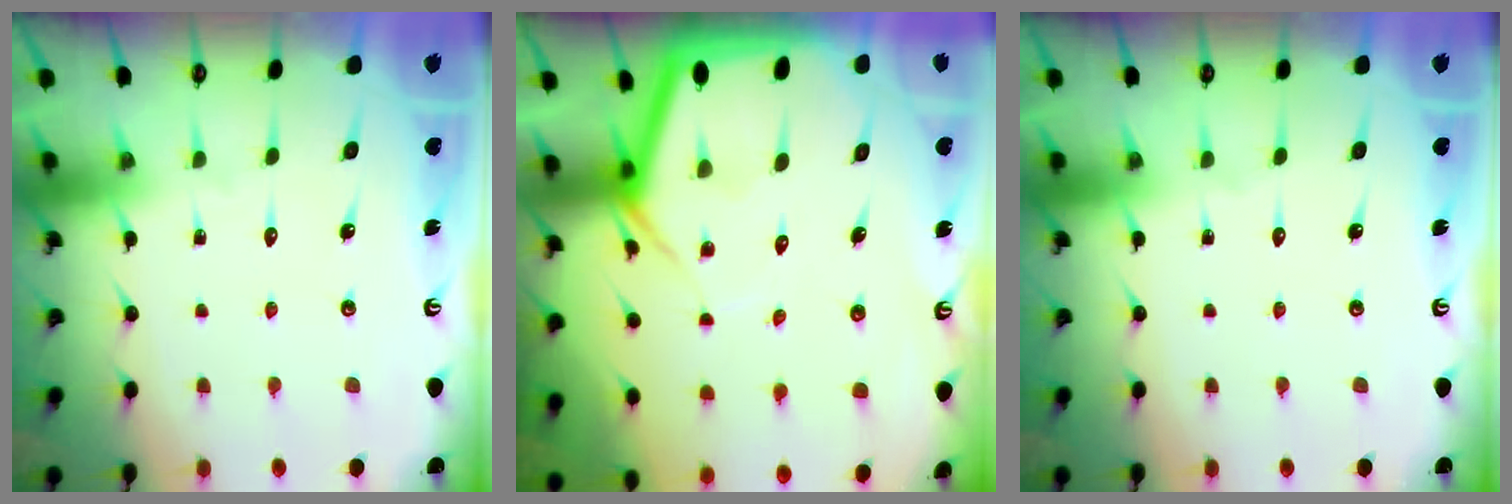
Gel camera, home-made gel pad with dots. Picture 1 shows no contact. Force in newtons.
{"total": 8.8, "press": 8.8, "slide": 0.8}
{"total": 0.0}